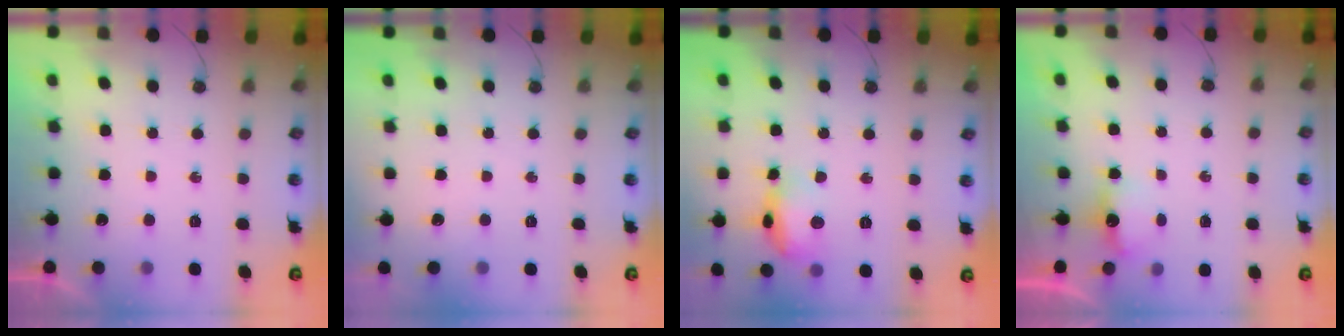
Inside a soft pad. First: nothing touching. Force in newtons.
{"total": 0.0}
{"total": 13.8, "press": 13.8, "slide": 1.0}
{"total": 4.0, "press": 3.9, "slide": 0.6}